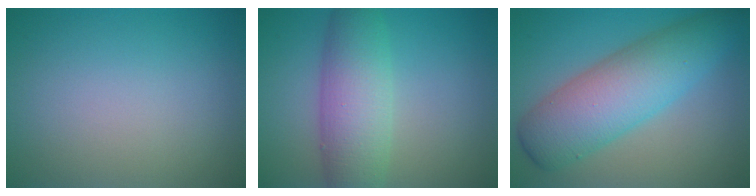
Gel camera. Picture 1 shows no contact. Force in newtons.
{"total": 6.3, "press": 6.3, "slide": 0.2}
{"total": 8.0, "press": 8.0, "slide": 0.1}